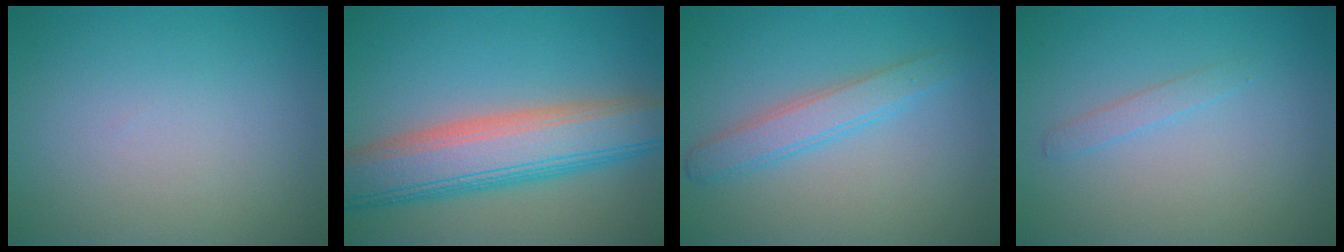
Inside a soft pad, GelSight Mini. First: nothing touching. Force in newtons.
{"total": 8.6, "press": 8.6, "slide": 0.3}
{"total": 2.8, "press": 2.8, "slide": 0.2}
{"total": 1.0, "press": 1.0, "slide": 0.1}